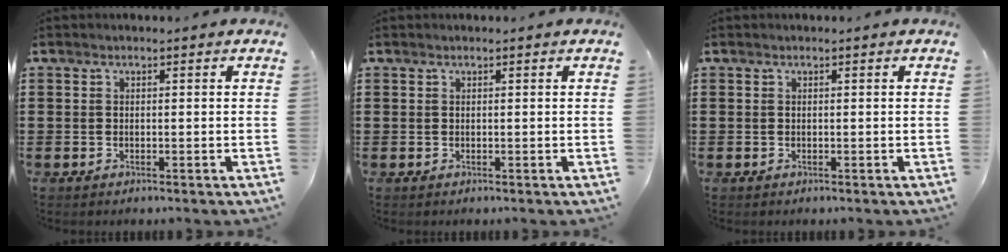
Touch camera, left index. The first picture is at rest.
{"total": 0.0}
{"total": 0.0}